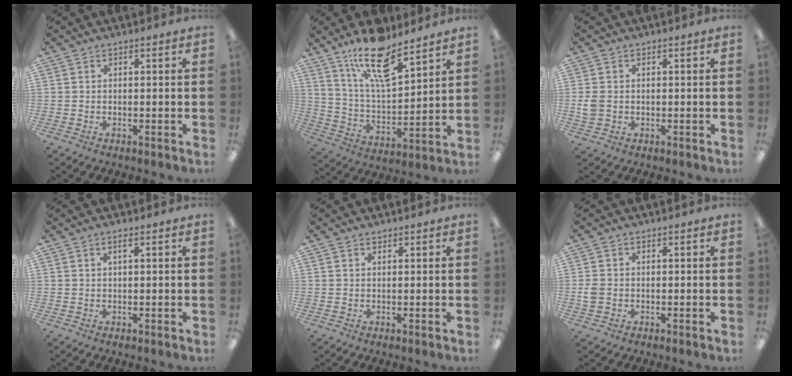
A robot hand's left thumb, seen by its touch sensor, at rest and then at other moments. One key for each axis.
{"total": 17.4, "fx": 12.5, "fy": 5.9, "fz": 10.6, "tx": -0.186, "ty": -0.067, "tz": 0.213}
{"total": 3.1, "fx": 0.0, "fy": 2.5, "fz": 1.7, "tx": -0.038, "ty": 0.004, "tz": -0.002}
{"total": 1.4, "fx": 0.8, "fy": 0.3, "fz": 1.2, "tx": -0.026, "ty": 0.003, "tz": 0.013}
{"total": 0.8, "fx": 0.7, "fy": 0.3, "fz": 0.2, "tx": -0.003, "ty": 0.001, "tz": 0.013}
{"total": 2.6, "fx": -0.2, "fy": 2.1, "fz": 1.5, "tx": -0.033, "ty": 0.002, "tz": -0.006}